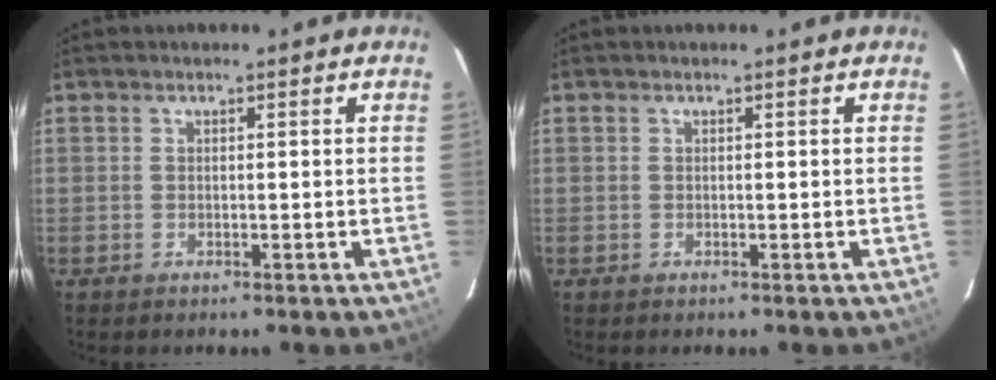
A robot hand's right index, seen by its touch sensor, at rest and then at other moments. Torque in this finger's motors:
{"motor_torque": [0.00, 0.00, 0.00, 0.00]}